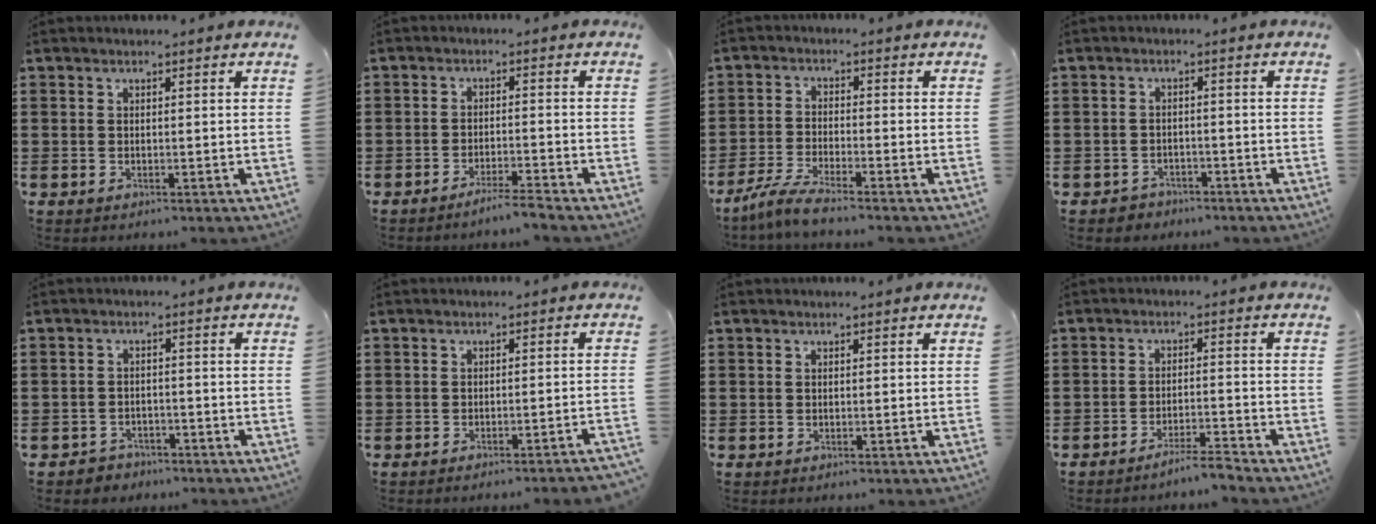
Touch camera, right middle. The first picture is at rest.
{"total": 3.0, "force": [-2.8, -0.4, 0.9], "torque": [-0.014, 0.000, -0.056]}
{"total": 4.0, "force": [-3.6, -0.1, 1.9], "torque": [-0.055, -0.012, -0.074]}
{"total": 1.8, "force": [-1.6, 0.7, -0.1], "torque": [-0.005, 0.003, -0.038]}
{"total": 2.2, "force": [-2.1, 0.8, -0.2], "torque": [-0.005, 0.003, -0.047]}
{"total": 1.7, "force": [-1.5, -0.4, 0.6], "torque": [-0.009, 0.003, -0.031]}
{"total": 0.0}
{"total": 3.6, "force": [-3.5, -0.4, 1.0], "torque": [-0.016, -0.001, -0.069]}